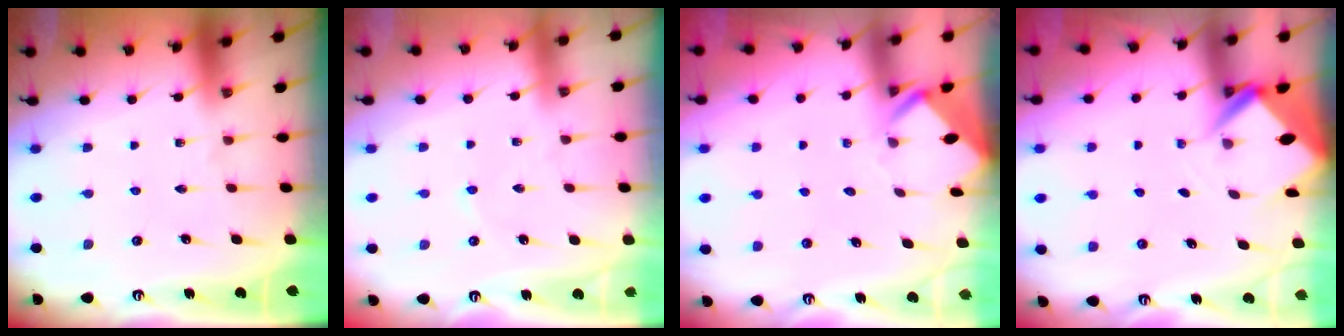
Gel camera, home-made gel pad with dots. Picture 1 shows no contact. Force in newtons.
{"total": 1.2, "press": 1.2, "slide": 0.2}
{"total": 3.6, "press": 3.6, "slide": 0.3}
{"total": 3.4, "press": 3.4, "slide": 0.3}